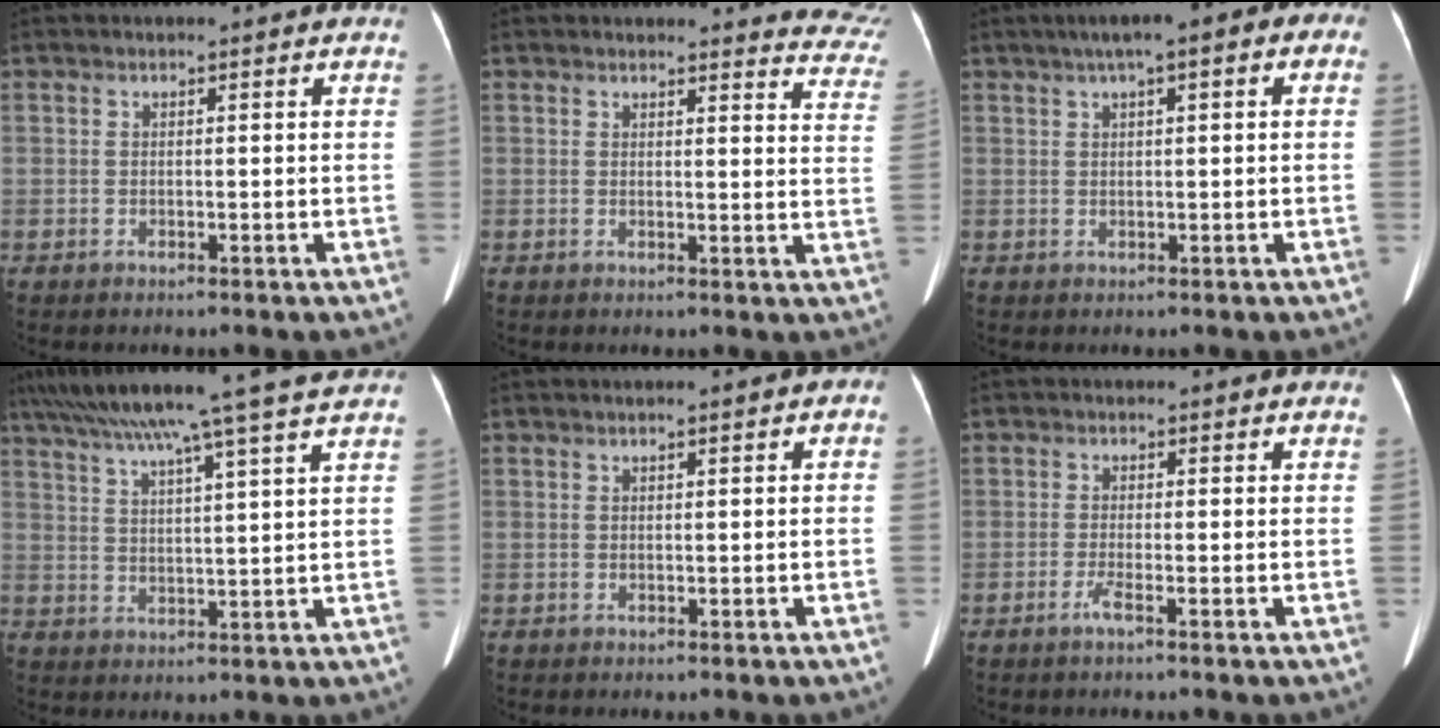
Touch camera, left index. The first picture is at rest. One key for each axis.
{"total": 11.3, "fx": 11.1, "fy": 1.8, "fz": 1.1, "tx": 0.037, "ty": -0.078, "tz": 0.074}
{"total": 7.4, "fx": 3.3, "fy": 2.1, "fz": 6.3, "tx": -0.087, "ty": 0.039, "tz": 0.039}
{"total": 17.1, "fx": 14.2, "fy": -1.6, "fz": 9.3, "tx": -0.162, "ty": 0.016, "tz": 0.204}
{"total": 0.9, "fx": 0.2, "fy": 0.3, "fz": 0.8, "tx": -0.006, "ty": 0.005, "tz": 0.001}
{"total": 1.4, "fx": -0.8, "fy": -0.2, "fz": 1.1, "tx": -0.023, "ty": -0.001, "tz": -0.019}